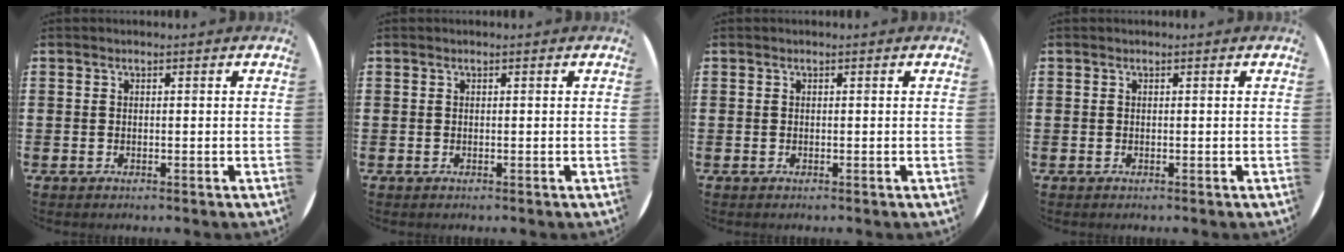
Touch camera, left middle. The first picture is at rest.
{"total": 0.0}
{"total": 0.0}
{"total": 0.0}